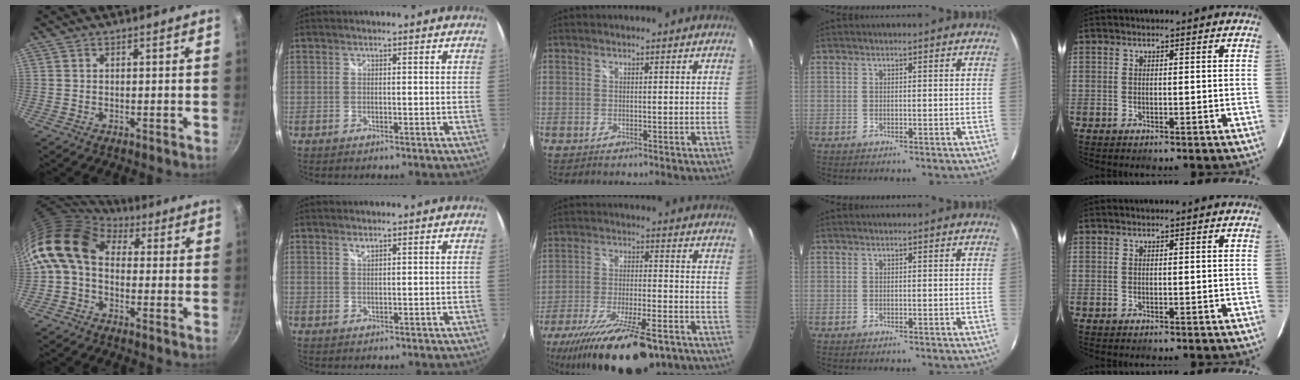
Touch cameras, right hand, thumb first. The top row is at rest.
{"thumb": {"total": 11.8, "force": [1.5, 8.4, 8.1], "torque": [-0.146, 0.022, 0.004]}, "index": {"total": 1.0, "force": [0.8, 0.3, 0.6], "torque": [-0.009, 0.001, 0.013]}, "middle": {"total": 22.1, "force": [-15.7, 6.5, 14.1], "torque": [-0.264, -0.049, -0.245]}}